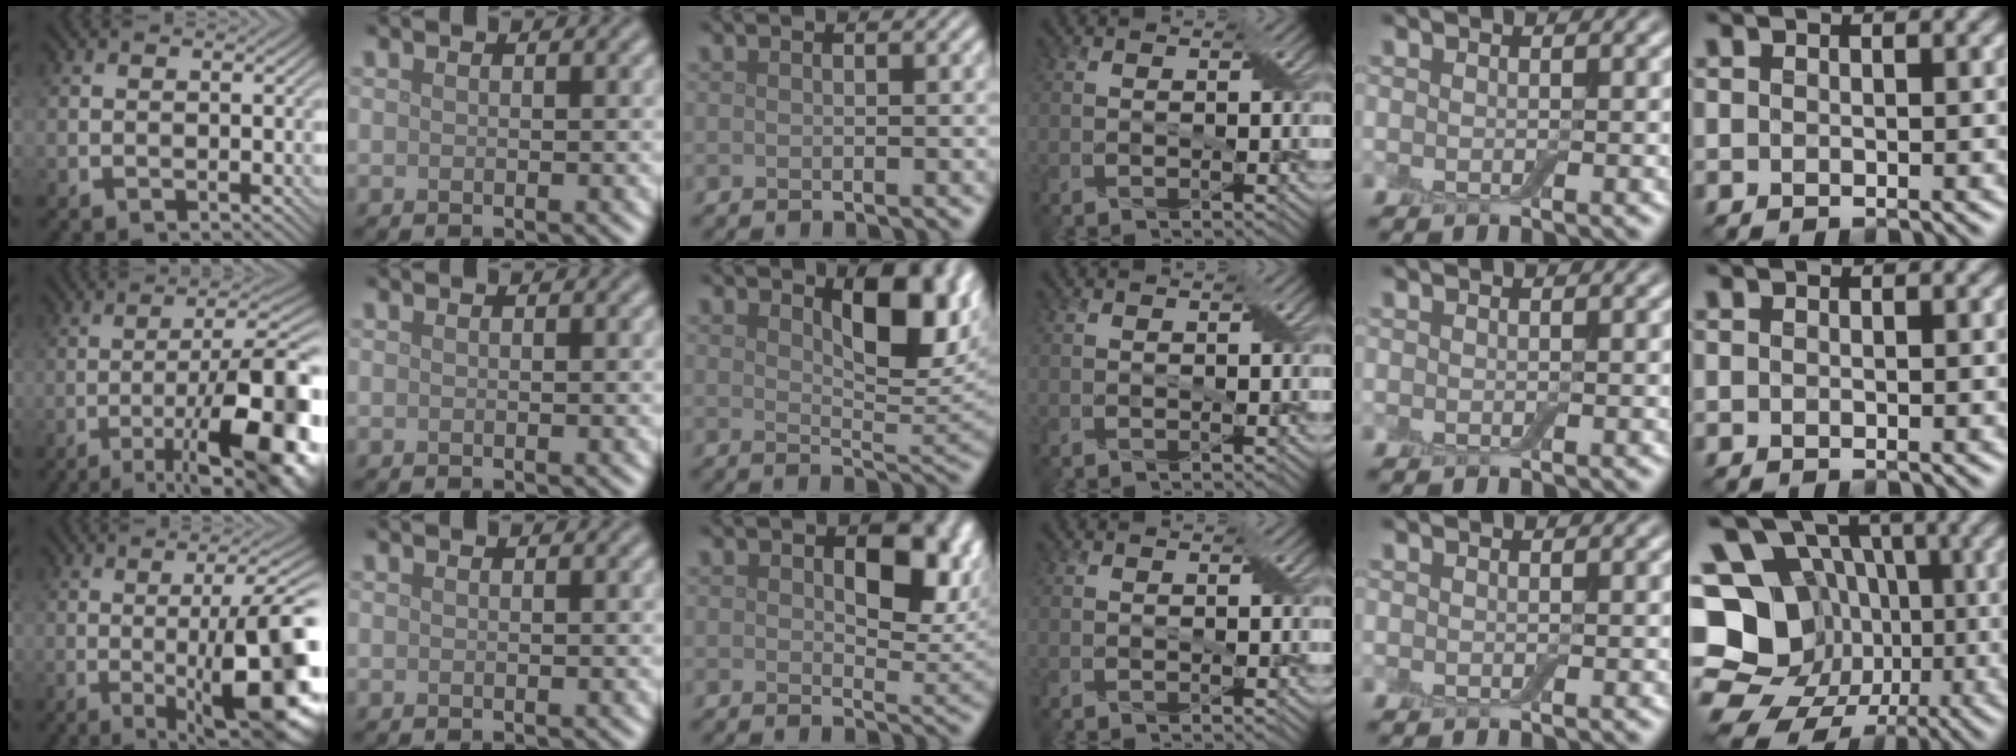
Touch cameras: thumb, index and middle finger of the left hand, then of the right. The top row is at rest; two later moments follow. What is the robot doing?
{"motion": "close", "object": "airpods case & airpods"}